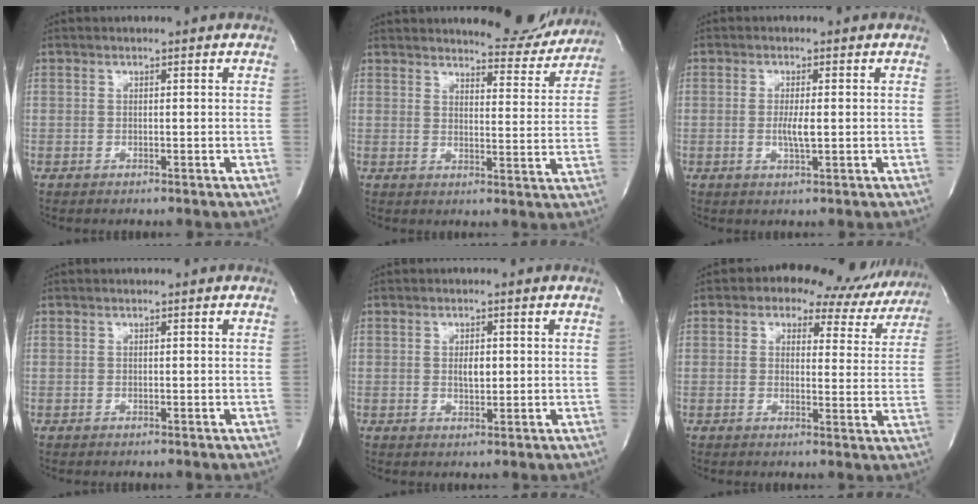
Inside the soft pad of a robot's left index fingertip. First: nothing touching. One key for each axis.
{"total": 10.2, "fx": 9.9, "fy": 2.0, "fz": 1.8, "tx": -0.009, "ty": -0.032, "tz": 0.115}
{"total": 2.6, "fx": -0.4, "fy": 0.3, "fz": 2.6, "tx": -0.055, "ty": -0.009, "tz": -0.006}
{"total": 0.0}
{"total": 2.1, "fx": 0.1, "fy": 1.0, "fz": 1.9, "tx": -0.033, "ty": -0.006, "tz": 0.002}
{"total": 13.3, "fx": 10.2, "fy": 6.5, "fz": 5.4, "tx": -0.042, "ty": 0.017, "tz": 0.097}